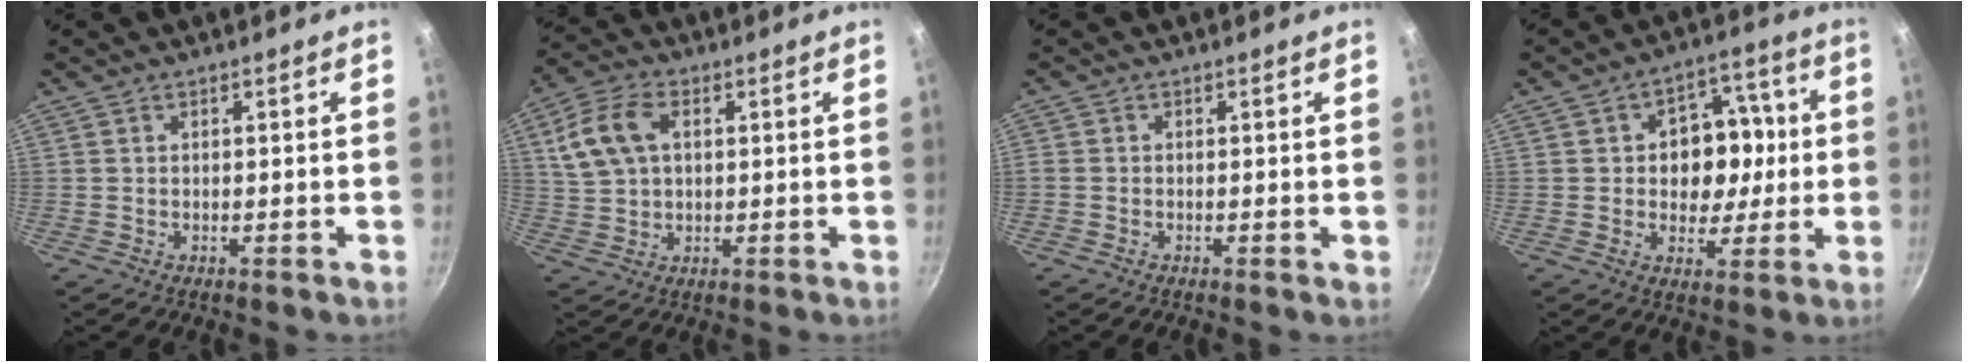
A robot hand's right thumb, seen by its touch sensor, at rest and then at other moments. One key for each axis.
{"total": 10.6, "fx": 2.8, "fy": 6.9, "fz": 7.5, "tx": -0.144, "ty": 0.015, "tz": 0.052}
{"total": 0.8, "fx": -0.2, "fy": 0.5, "fz": 0.5, "tx": -0.010, "ty": 0.002, "tz": -0.008}
{"total": 11.7, "fx": 0.5, "fy": 9.1, "fz": 7.3, "tx": -0.056, "ty": 0.013, "tz": 0.005}